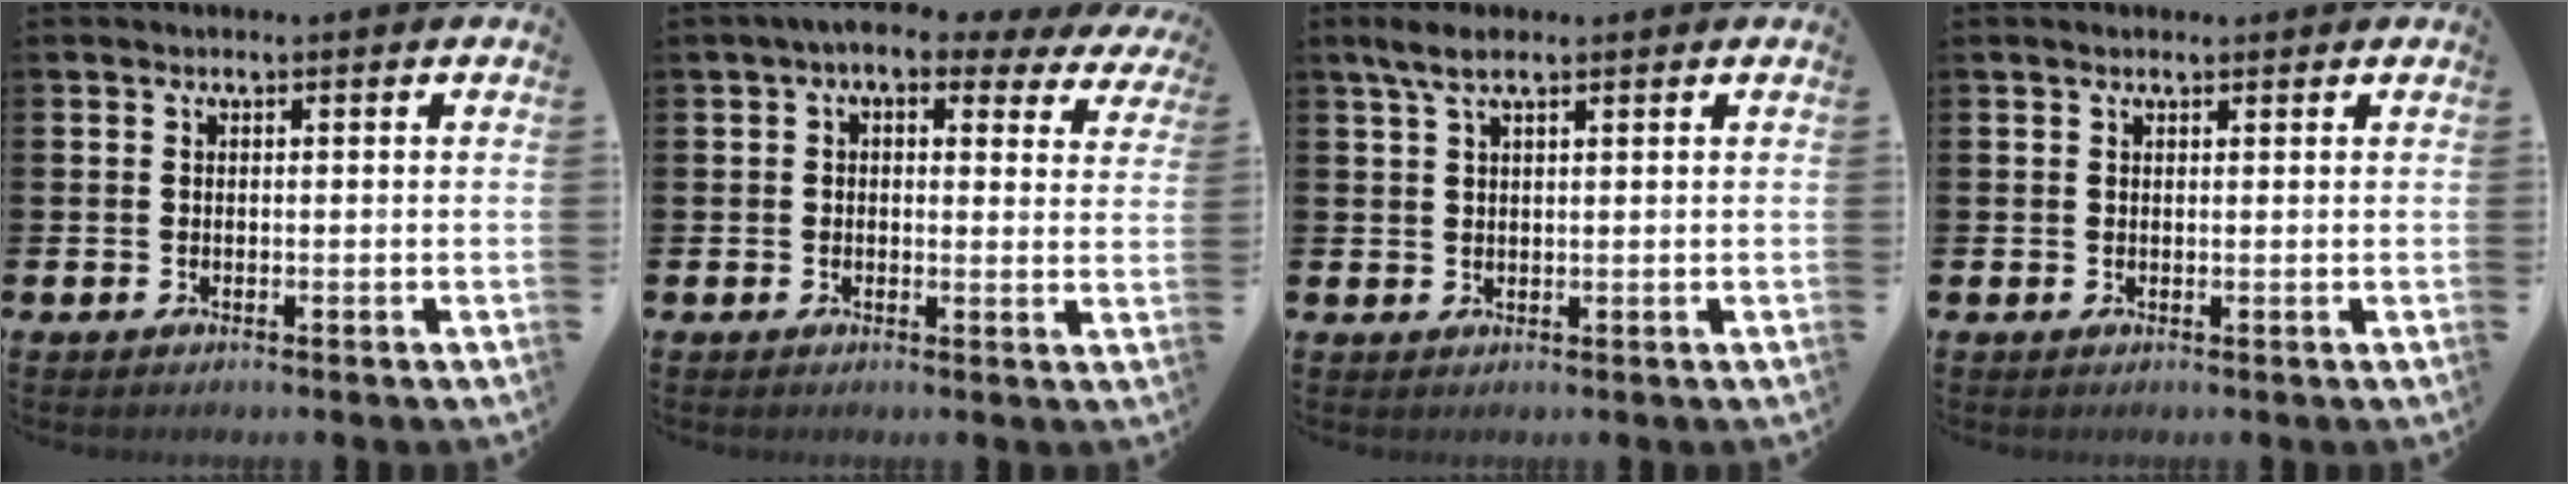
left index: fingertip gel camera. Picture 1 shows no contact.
{"total": 4.8, "force": [3.4, 2.0, 2.6], "torque": [-0.061, -0.010, 0.058]}
{"total": 3.9, "force": [2.6, 1.3, 2.6], "torque": [-0.047, -0.002, 0.044]}
{"total": 1.0, "force": [0.8, 0.4, 0.3], "torque": [0.001, 0.000, 0.013]}